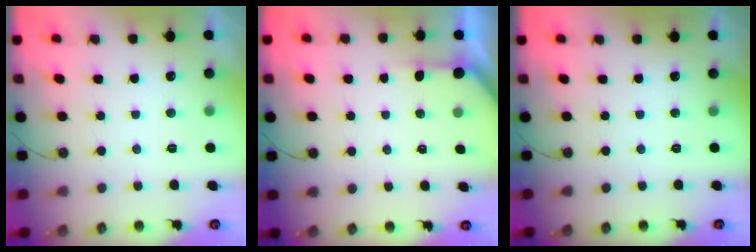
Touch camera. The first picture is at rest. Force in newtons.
{"total": 1.6, "press": 1.6, "slide": 0.2}
{"total": 0.0}